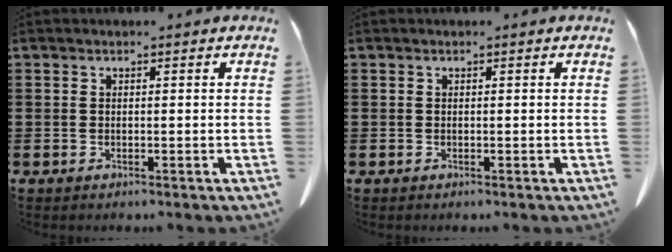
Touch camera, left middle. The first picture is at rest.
{"total": 0.0}